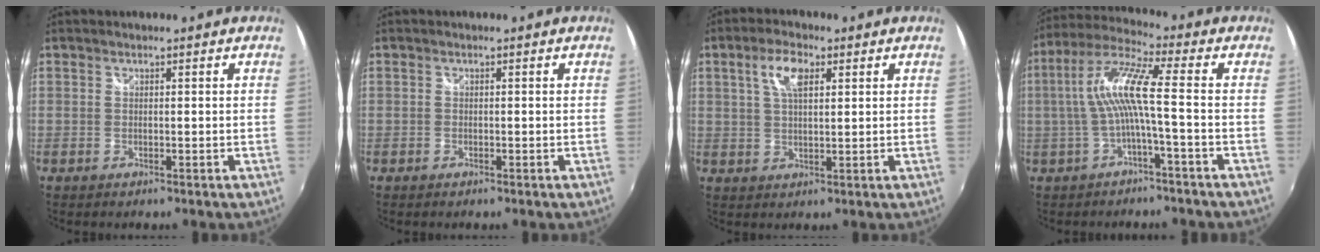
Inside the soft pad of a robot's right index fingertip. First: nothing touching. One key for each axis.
{"total": 0.6, "fx": -0.4, "fy": 0.4, "fz": 0.0, "tx": -0.002, "ty": 0.000, "tz": -0.007}
{"total": 5.9, "fx": 2.5, "fy": 2.5, "fz": 4.8, "tx": -0.090, "ty": 0.011, "tz": 0.044}
{"total": 9.5, "fx": -1.4, "fy": 0.0, "fz": 9.4, "tx": -0.196, "ty": 0.014, "tz": -0.021}